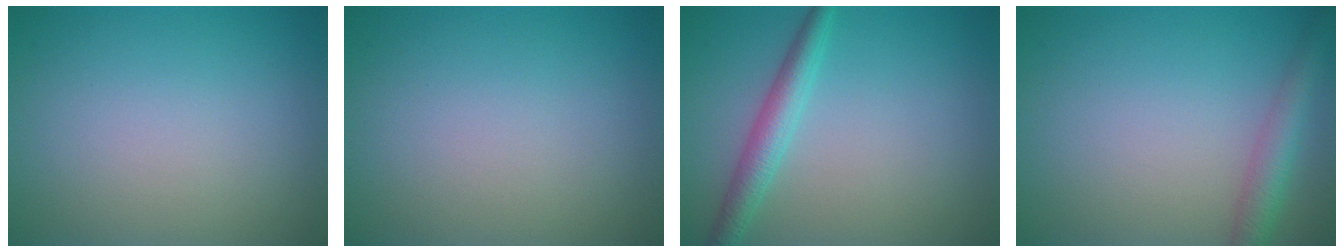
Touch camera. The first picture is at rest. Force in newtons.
{"total": 0.0}
{"total": 2.8, "press": 2.8, "slide": 0.1}
{"total": 3.0, "press": 3.0, "slide": 0.1}